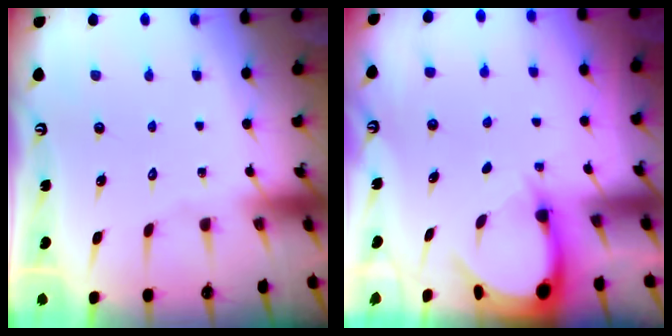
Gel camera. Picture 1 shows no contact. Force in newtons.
{"total": 3.1, "press": 3.1, "slide": 0.2}